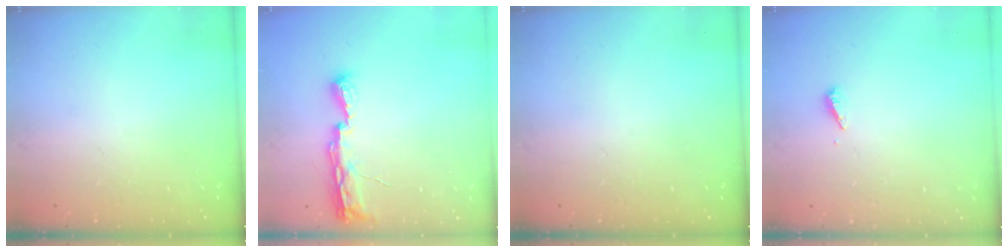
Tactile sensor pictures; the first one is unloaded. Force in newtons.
{"total": 8.9, "press": 8.5, "slide": 2.3}
{"total": 0.0}
{"total": 2.8, "press": 2.8, "slide": 0.2}